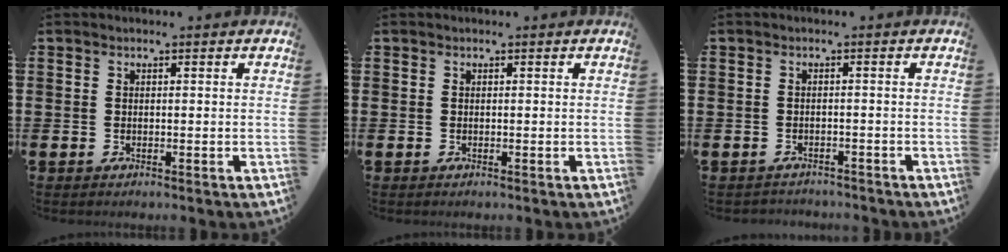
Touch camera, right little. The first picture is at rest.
{"total": 0.0}
{"total": 1.1, "force": [-1.1, 0.1, -0.1], "torque": [-0.002, 0.003, -0.024]}